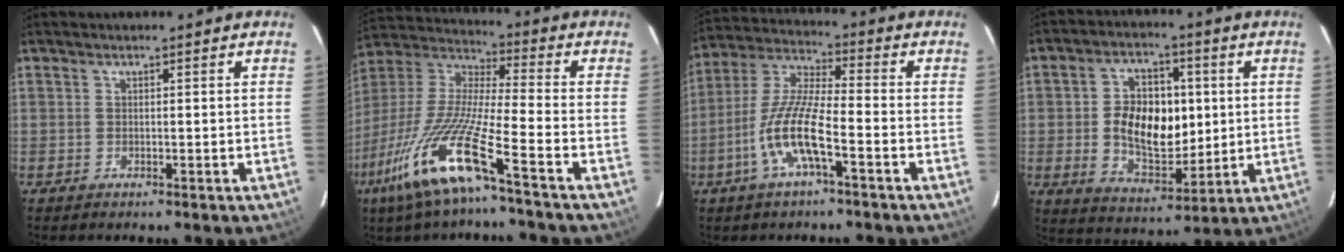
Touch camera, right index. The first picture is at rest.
{"total": 17.7, "force": [-10.3, 0.8, 14.3], "torque": [-0.286, -0.039, -0.204]}
{"total": 11.4, "force": [-4.7, 1.9, 10.1], "torque": [-0.217, -0.002, -0.094]}
{"total": 13.3, "force": [0.7, 8.5, 10.3], "torque": [-0.185, 0.012, 0.025]}